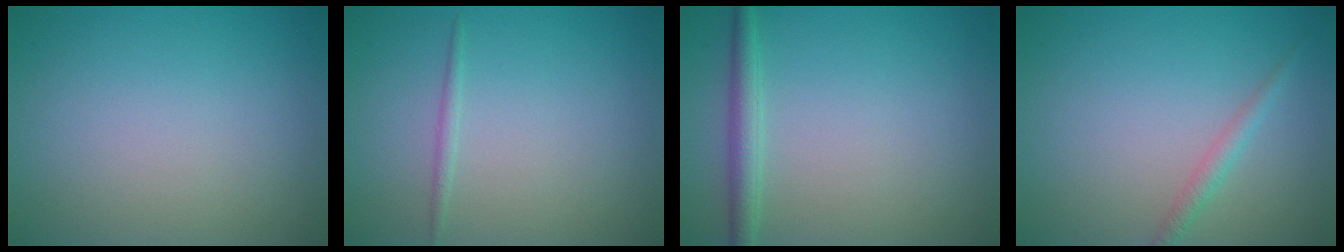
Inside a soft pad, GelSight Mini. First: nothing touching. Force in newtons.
{"total": 0.8, "press": 0.8, "slide": 0.0}
{"total": 2.2, "press": 2.2, "slide": 0.1}
{"total": 1.4, "press": 1.4, "slide": 0.0}